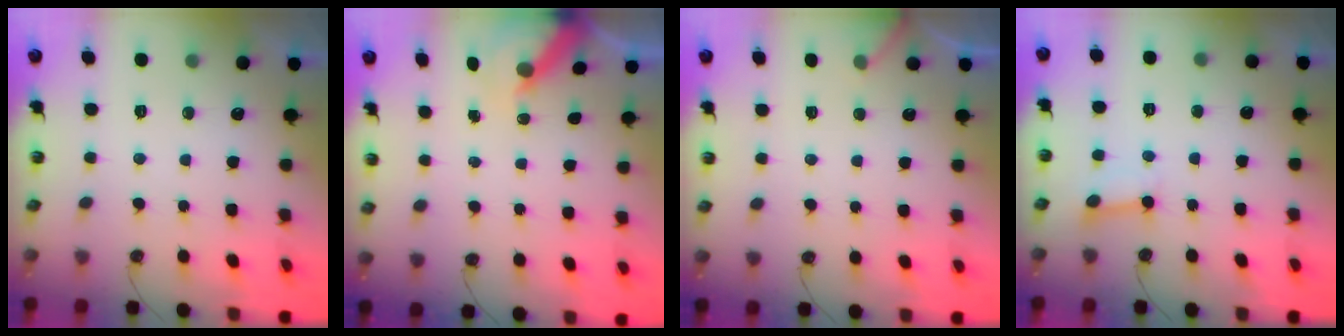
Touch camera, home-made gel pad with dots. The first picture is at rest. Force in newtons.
{"total": 6.0, "press": 6.0, "slide": 0.7}
{"total": 3.0, "press": 3.0, "slide": 0.2}
{"total": 2.8, "press": 2.8, "slide": 0.5}